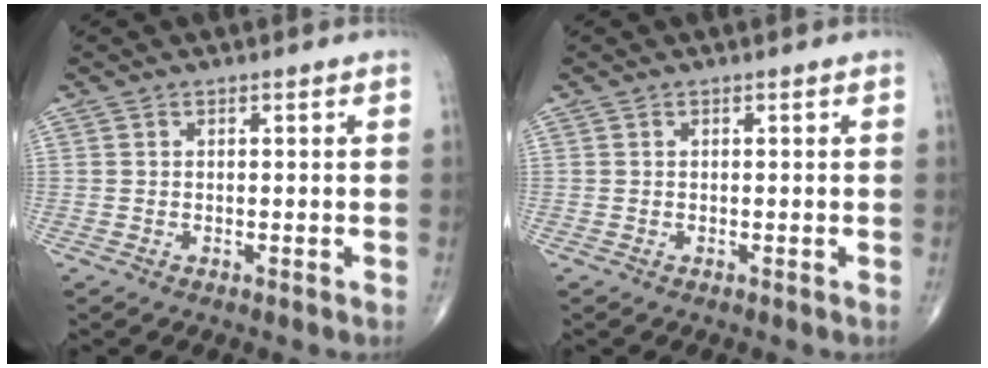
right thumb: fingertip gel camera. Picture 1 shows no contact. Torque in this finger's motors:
{"motor_torque": [0.12, 0.14, 0.02, -0.02, 0.01]}